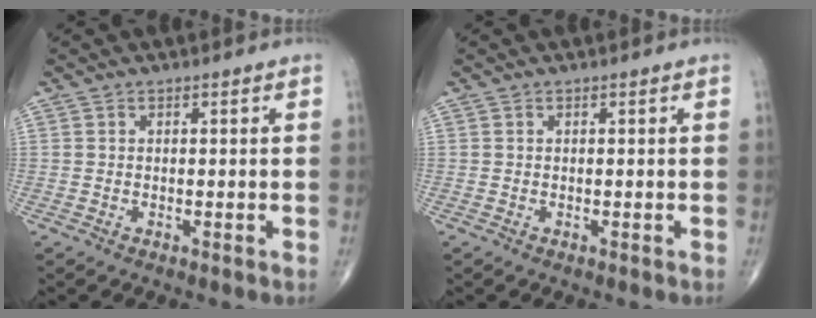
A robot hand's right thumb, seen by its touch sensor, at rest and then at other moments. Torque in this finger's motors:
{"motor_torque": [0.00, 0.00, 0.00, 0.00, 0.00]}